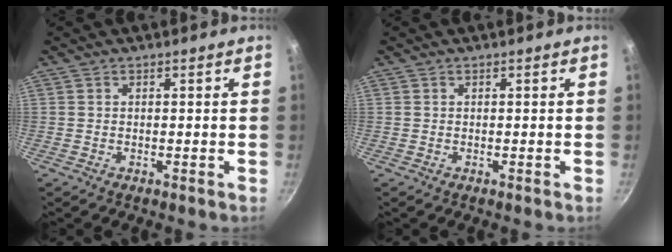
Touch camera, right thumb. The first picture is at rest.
{"total": 0.0}